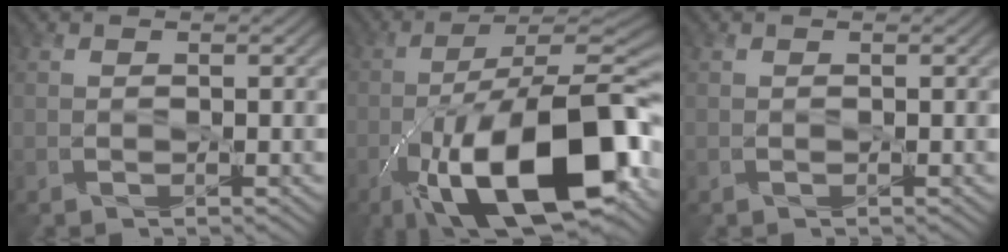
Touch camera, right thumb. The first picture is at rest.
{"total": 21.2, "force": [-9.3, 8.2, 17.2], "torque": [-0.283, -0.008, -0.161]}
{"total": 0.0}